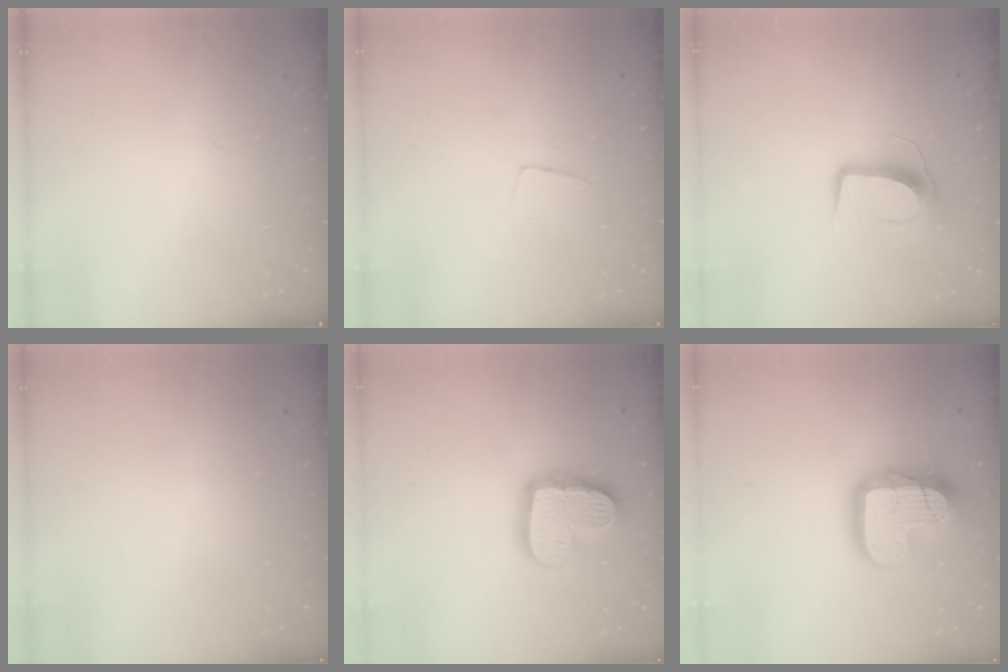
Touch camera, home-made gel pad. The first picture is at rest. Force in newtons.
{"total": 3.5, "press": 3.5, "slide": 0.3}
{"total": 9.7, "press": 9.7, "slide": 0.6}
{"total": 0.0}
{"total": 18.9, "press": 18.8, "slide": 1.7}
{"total": 21.7, "press": 21.6, "slide": 1.9}